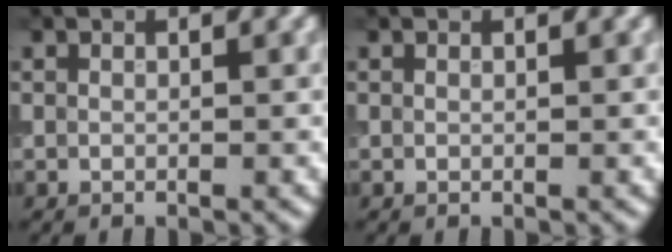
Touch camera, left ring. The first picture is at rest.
{"total": 0.0}